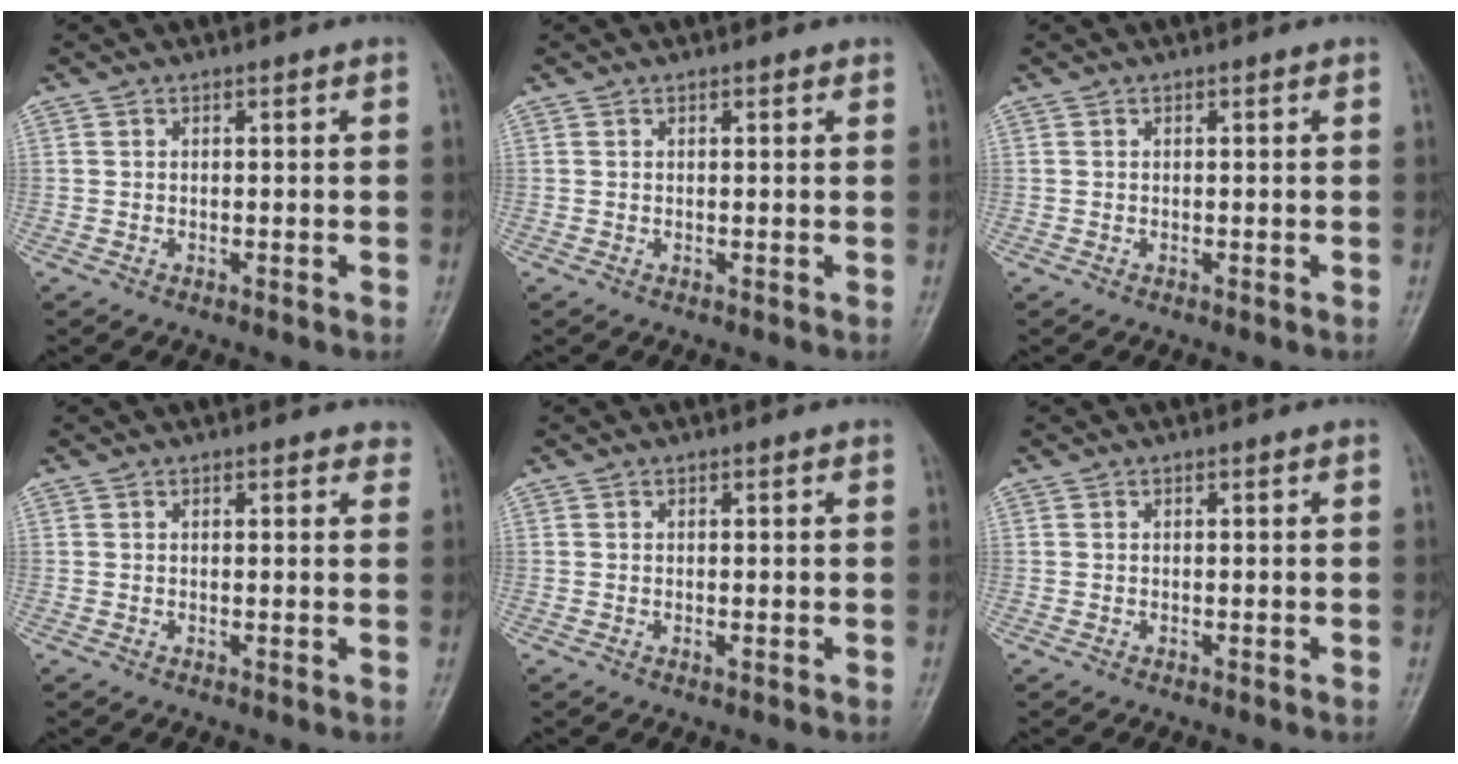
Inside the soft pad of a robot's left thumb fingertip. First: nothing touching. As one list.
[{"total": 0.7, "force": [0.5, 0.3, 0.4], "torque": [-0.005, -0.002, 0.004]}, {"total": 0.0}, {"total": 1.9, "force": [1.4, 0.9, 0.8], "torque": [0.010, -0.002, 0.009]}, {"total": 0.6, "force": [0.1, 0.2, 0.5], "torque": [-0.008, -0.001, 0.001]}, {"total": 0.0}]